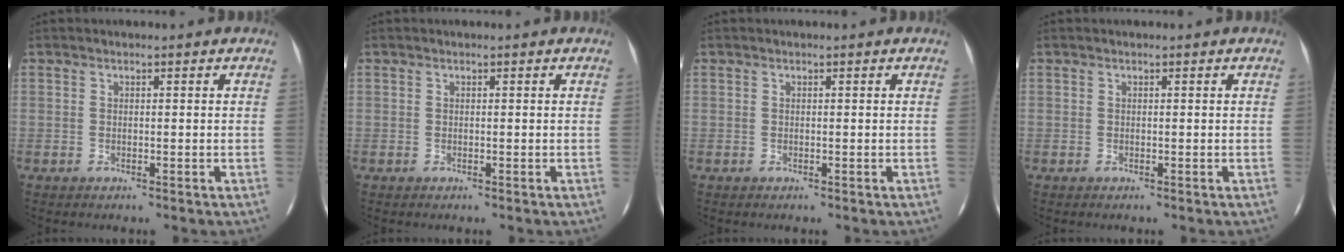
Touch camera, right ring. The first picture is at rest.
{"total": 0.0}
{"total": 0.0}
{"total": 0.0}